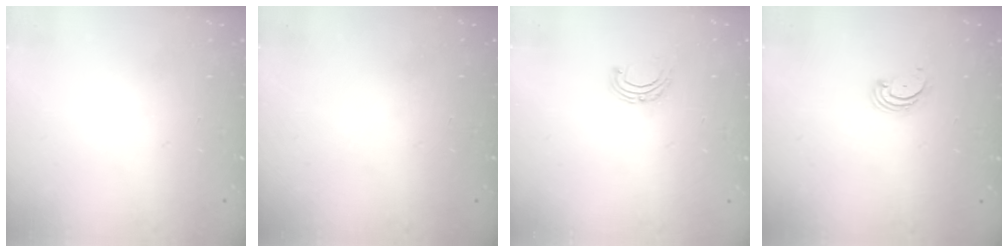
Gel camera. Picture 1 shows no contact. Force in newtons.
{"total": 0.0}
{"total": 5.9, "press": 5.9, "slide": 0.6}
{"total": 2.7, "press": 2.7, "slide": 0.3}